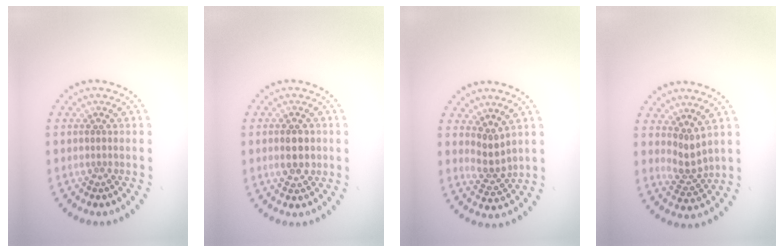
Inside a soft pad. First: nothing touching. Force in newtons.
{"total": 2.6, "press": 2.6, "slide": 0.1}
{"total": 2.1, "press": 1.5, "slide": 1.5}
{"total": 2.1, "press": 1.5, "slide": 1.5}